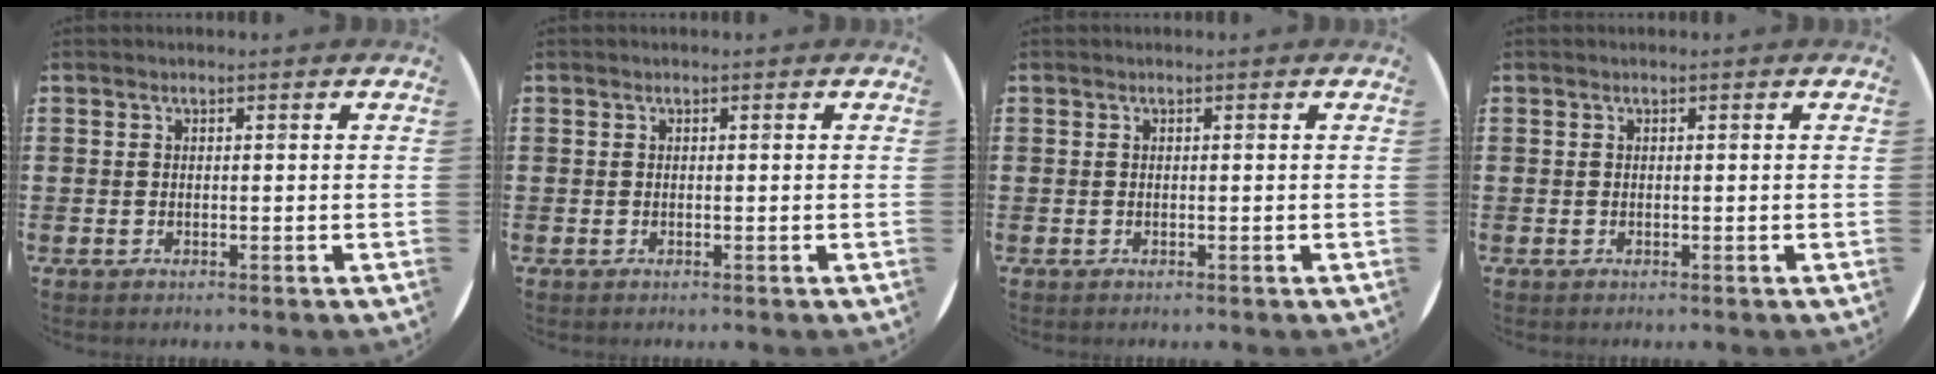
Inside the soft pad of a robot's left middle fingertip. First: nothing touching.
{"total": 0.0}
{"total": 0.0}
{"total": 0.0}